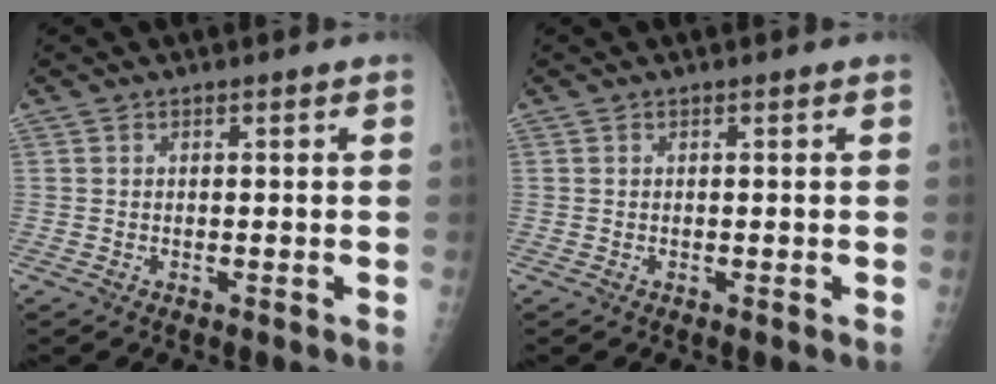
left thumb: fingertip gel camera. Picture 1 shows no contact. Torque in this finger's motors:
{"motor_torque": [-0.16, 0.17, 0.00, -0.01, 0.00]}